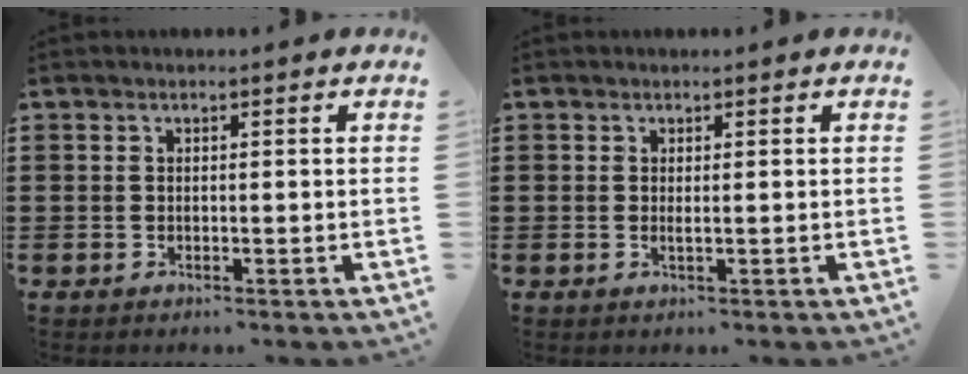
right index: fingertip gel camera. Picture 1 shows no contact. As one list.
[{"total": 0.5, "force": [0.0, 0.0, 0.5], "torque": [-0.010, -0.003, 0.001]}]